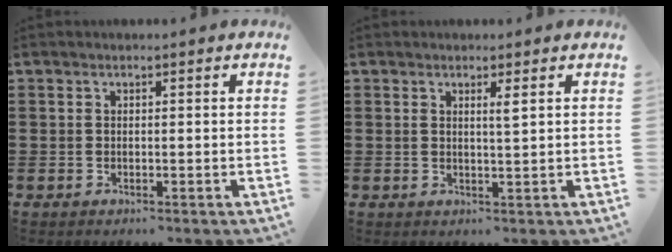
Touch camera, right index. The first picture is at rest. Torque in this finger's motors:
{"motor_torque": [-0.19, 0.21, 0.06, -0.01]}